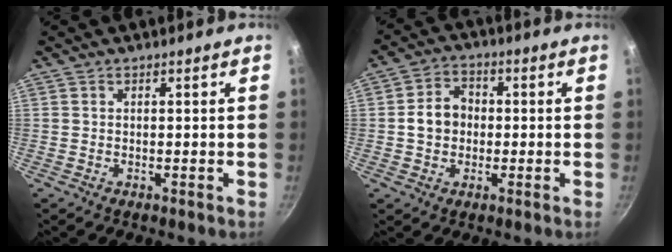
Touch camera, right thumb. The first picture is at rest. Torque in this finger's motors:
{"motor_torque": [-0.44, 0.62, 0.26, -0.69, 0.04]}